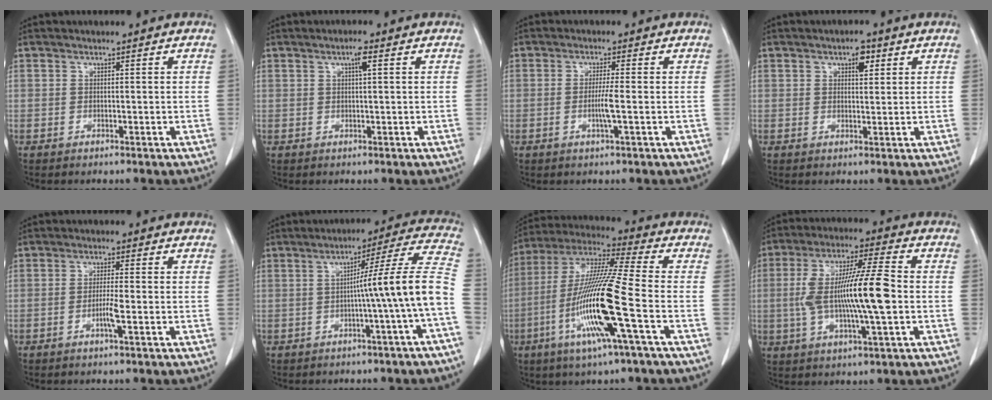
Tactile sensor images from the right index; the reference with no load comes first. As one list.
[{"total": 2.0, "force": [0.8, 0.1, 1.8], "torque": [-0.033, 0.002, 0.011]}, {"total": 3.3, "force": [-0.6, -0.4, 3.2], "torque": [-0.063, -0.006, -0.013]}, {"total": 2.8, "force": [1.4, 1.2, 2.2], "torque": [-0.033, 0.003, 0.022]}, {"total": 3.1, "force": [-1.0, -0.1, 2.9], "torque": [-0.056, -0.004, -0.021]}, {"total": 11.7, "force": [-2.2, -2.4, 11.2], "torque": [-0.146, 0.019, -0.034]}, {"total": 17.5, "force": [-5.3, -0.6, 16.6], "torque": [-0.338, -0.016, -0.111]}, {"total": 14.3, "force": [-1.0, 1.3, 14.2], "torque": [-0.271, 0.008, -0.019]}]